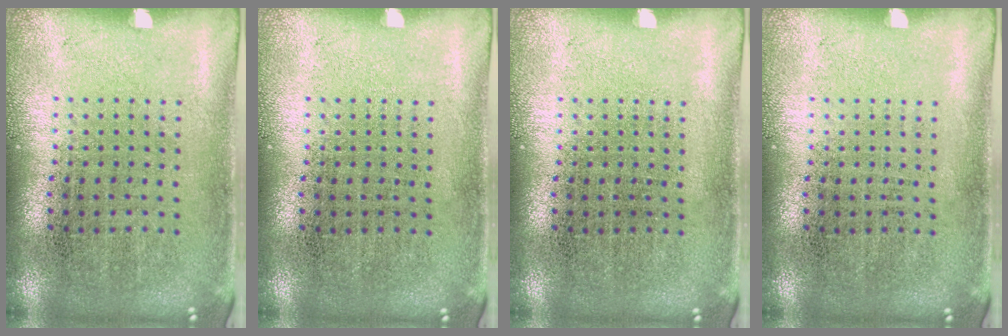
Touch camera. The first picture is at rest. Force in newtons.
{"total": 0.0}
{"total": 0.0}
{"total": 0.0}